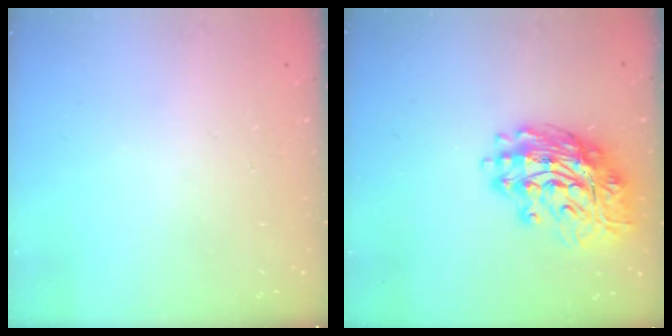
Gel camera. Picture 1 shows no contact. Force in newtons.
{"total": 16.8, "press": 16.7, "slide": 1.9}